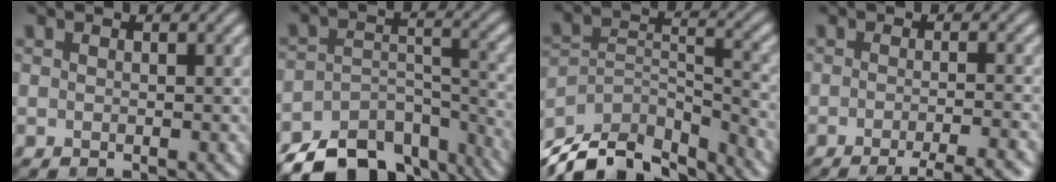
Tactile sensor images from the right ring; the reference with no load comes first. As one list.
[{"total": 11.5, "force": [-9.4, 4.9, 4.3], "torque": [-0.072, -0.007, -0.135]}, {"total": 13.5, "force": [-11.3, 5.9, 4.5], "torque": [-0.086, 0.001, -0.169]}, {"total": 5.5, "force": [-3.4, 1.2, 4.1], "torque": [-0.042, 0.000, -0.045]}]